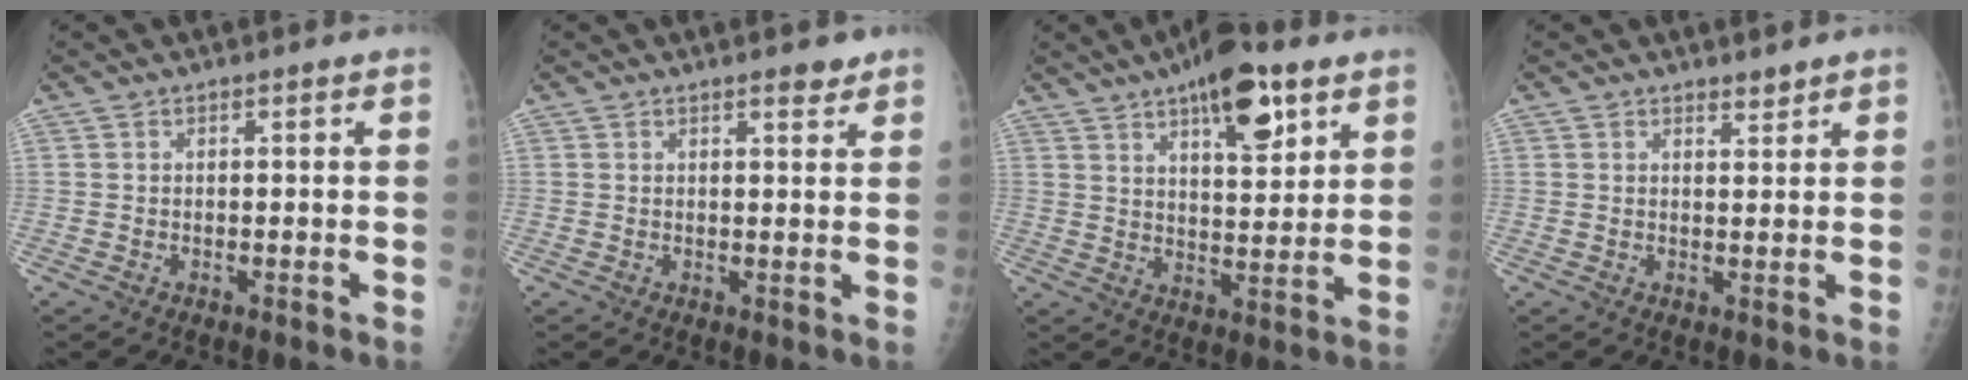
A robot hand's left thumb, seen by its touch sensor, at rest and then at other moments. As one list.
[{"total": 2.3, "force": [1.9, 0.7, 1.2], "torque": [-0.007, -0.011, 0.024]}, {"total": 13.6, "force": [7.7, 5.1, 10.0], "torque": [-0.122, -0.033, 0.117]}, {"total": 1.8, "force": [1.6, 0.6, 0.5], "torque": [0.004, -0.013, 0.024]}]